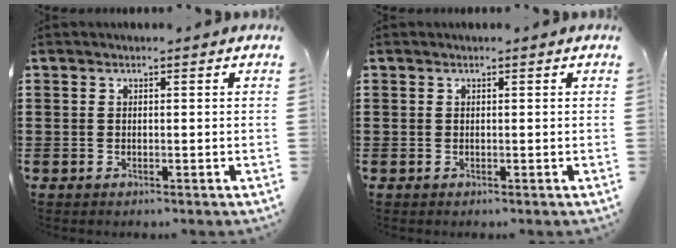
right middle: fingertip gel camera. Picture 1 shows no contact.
{"total": 0.0}